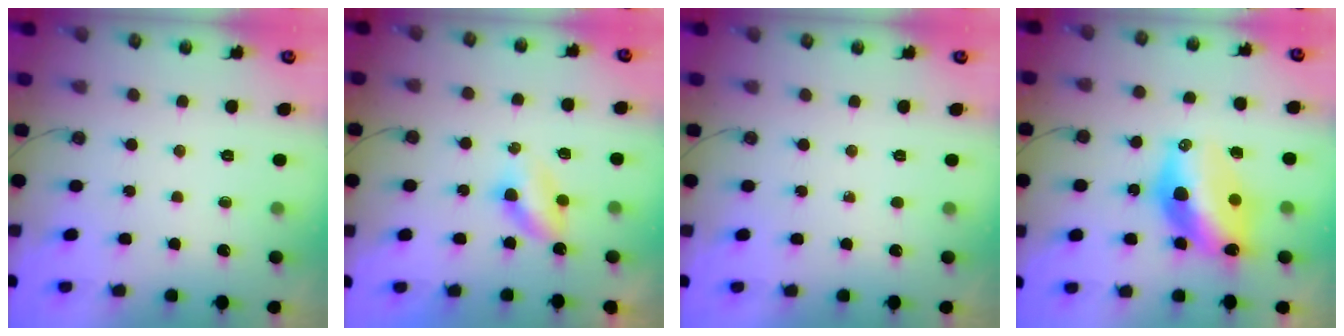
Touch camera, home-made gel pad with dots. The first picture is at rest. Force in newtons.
{"total": 3.7, "press": 3.7, "slide": 0.5}
{"total": 0.0}
{"total": 13.8, "press": 13.7, "slide": 1.6}